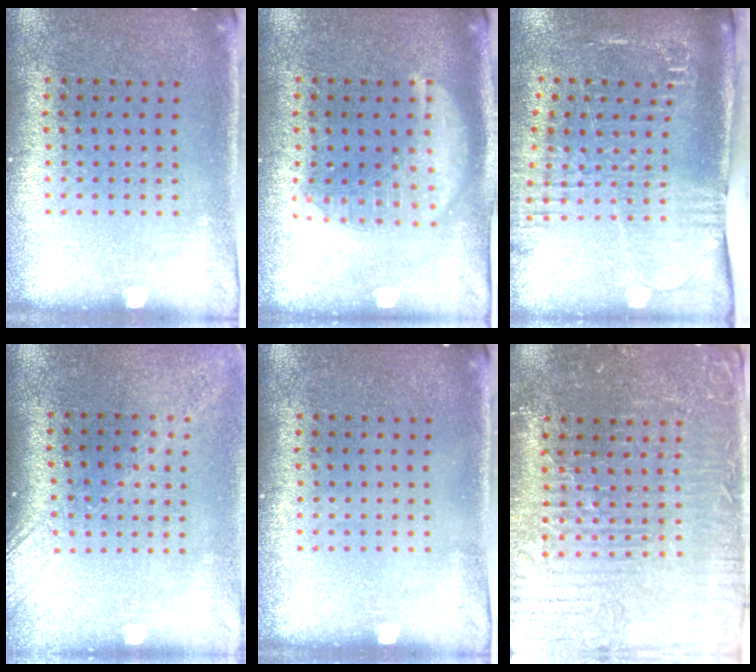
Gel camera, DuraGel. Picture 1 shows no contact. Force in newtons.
{"total": 2.6, "press": 2.6, "slide": 0.3}
{"total": 2.5, "press": 2.1, "slide": 1.3}
{"total": 2.1, "press": 1.6, "slide": 1.4}
{"total": 0.0}
{"total": 4.7, "press": 4.4, "slide": 1.5}